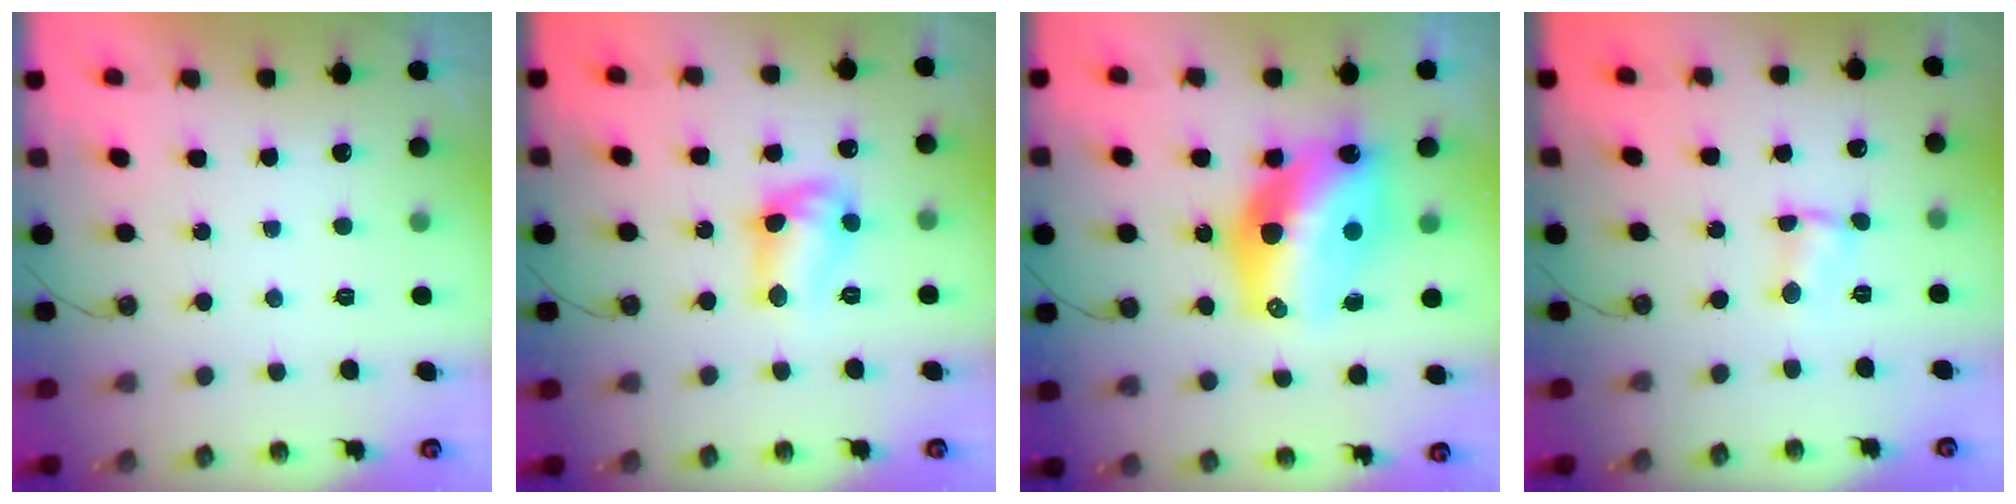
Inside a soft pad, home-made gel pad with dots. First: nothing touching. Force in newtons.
{"total": 11.3, "press": 11.3, "slide": 0.9}
{"total": 18.6, "press": 18.5, "slide": 1.9}
{"total": 1.7, "press": 1.6, "slide": 0.2}